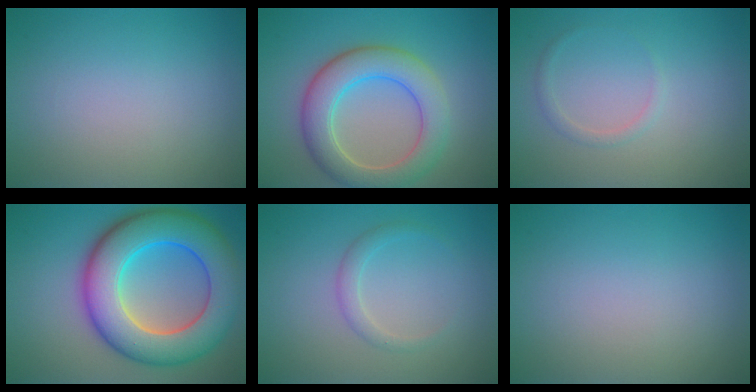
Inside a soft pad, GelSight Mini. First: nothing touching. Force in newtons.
{"total": 6.4, "press": 6.4, "slide": 0.7}
{"total": 0.9, "press": 0.9, "slide": 0.1}
{"total": 11.7, "press": 11.7, "slide": 0.3}
{"total": 1.5, "press": 1.5, "slide": 0.2}
{"total": 0.0}